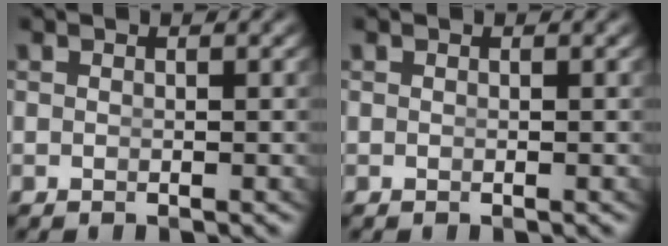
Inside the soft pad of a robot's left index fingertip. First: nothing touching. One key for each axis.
{"total": 0.0}